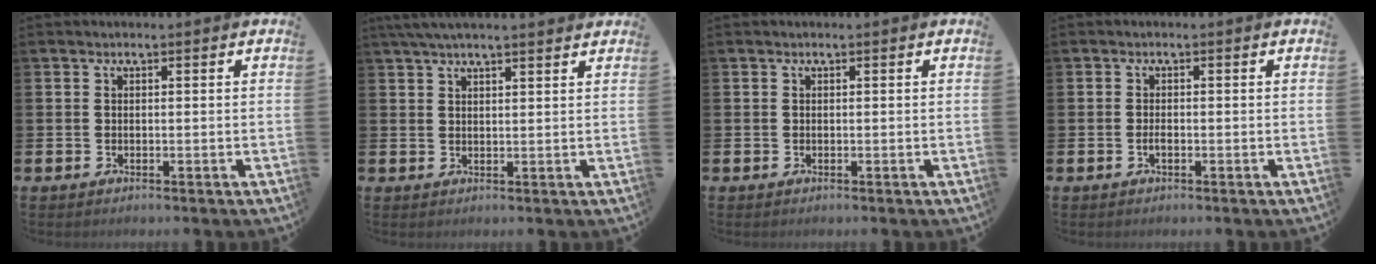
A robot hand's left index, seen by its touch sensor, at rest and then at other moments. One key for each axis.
{"total": 3.7, "fx": 3.2, "fy": 0.2, "fz": 1.7, "tx": -0.040, "ty": -0.003, "tz": 0.060}
{"total": 0.0}
{"total": 1.1, "fx": -0.5, "fy": 0.4, "fz": 0.9, "tx": -0.023, "ty": 0.002, "tz": -0.008}